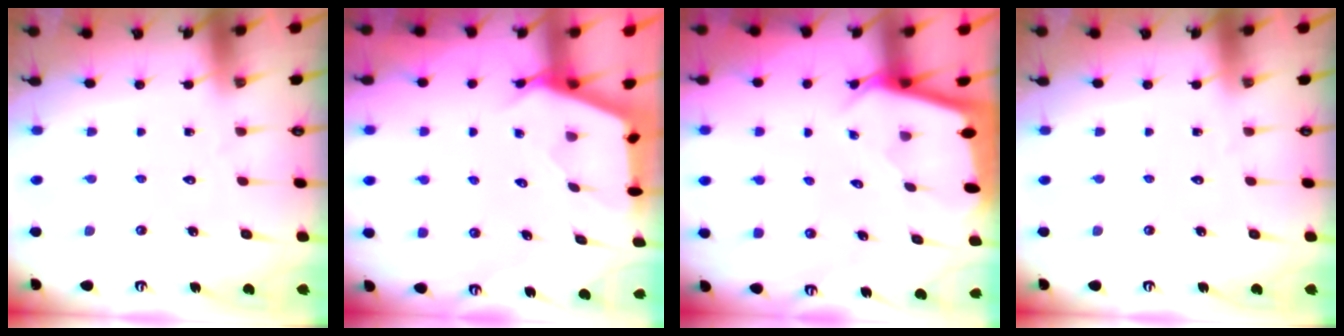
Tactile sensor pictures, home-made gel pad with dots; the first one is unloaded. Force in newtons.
{"total": 2.6, "press": 2.5, "slide": 0.4}
{"total": 2.4, "press": 2.4, "slide": 0.1}
{"total": 0.0}